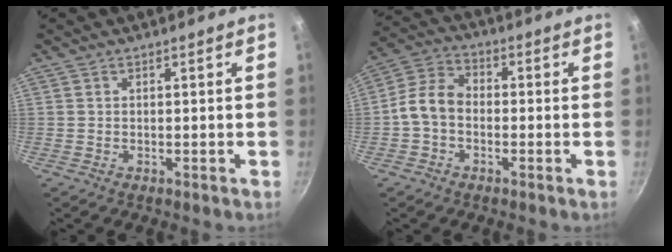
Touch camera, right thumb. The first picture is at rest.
{"total": 7.9, "force": [-1.3, 5.7, 5.2], "torque": [-0.092, 0.030, -0.040]}